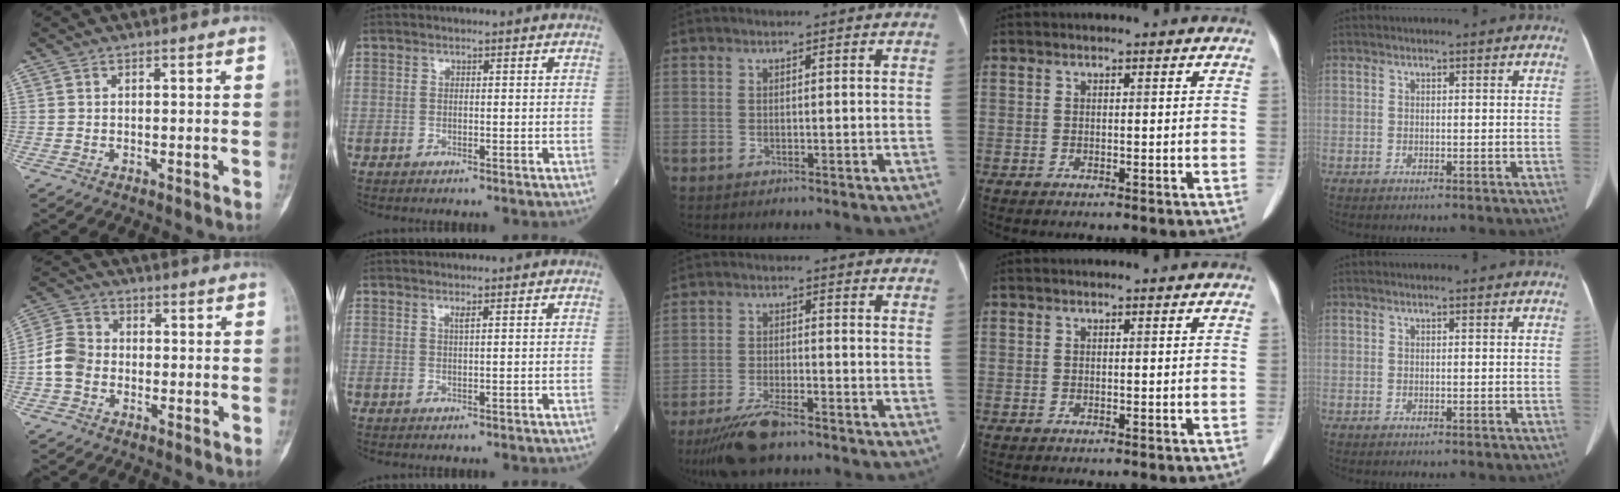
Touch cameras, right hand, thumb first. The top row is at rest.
{"thumb": {"total": 6.6, "force": [-1.5, 5.4, 3.5], "torque": [-0.057, 0.020, -0.041]}, "index": {"total": 0.7, "force": [0.4, -0.1, 0.6], "torque": [-0.016, -0.003, 0.009]}, "middle": {"total": 8.0, "force": [-6.1, 1.3, 4.9], "torque": [-0.098, -0.021, -0.112]}}